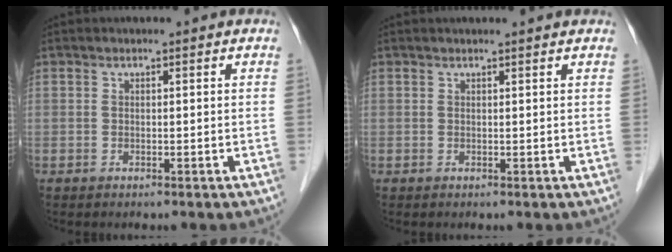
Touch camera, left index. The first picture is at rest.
{"total": 2.1, "force": [2.0, -0.3, 0.6], "torque": [-0.011, 0.010, 0.023]}